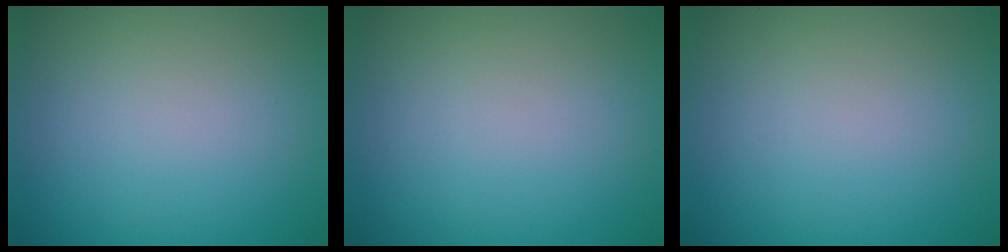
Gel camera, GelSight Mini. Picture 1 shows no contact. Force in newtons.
{"total": 0.0}
{"total": 0.0}